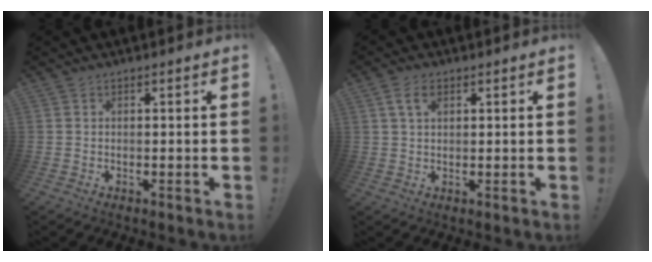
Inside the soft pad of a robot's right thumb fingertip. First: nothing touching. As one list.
[{"total": 4.2, "force": [1.9, 2.4, 2.9], "torque": [-0.053, 0.000, 0.034]}]